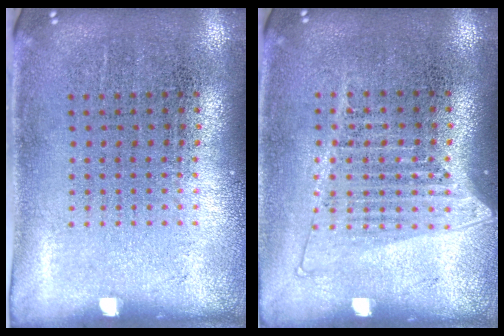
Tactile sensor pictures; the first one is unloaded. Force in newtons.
{"total": 1.3, "press": 1.2, "slide": 0.6}